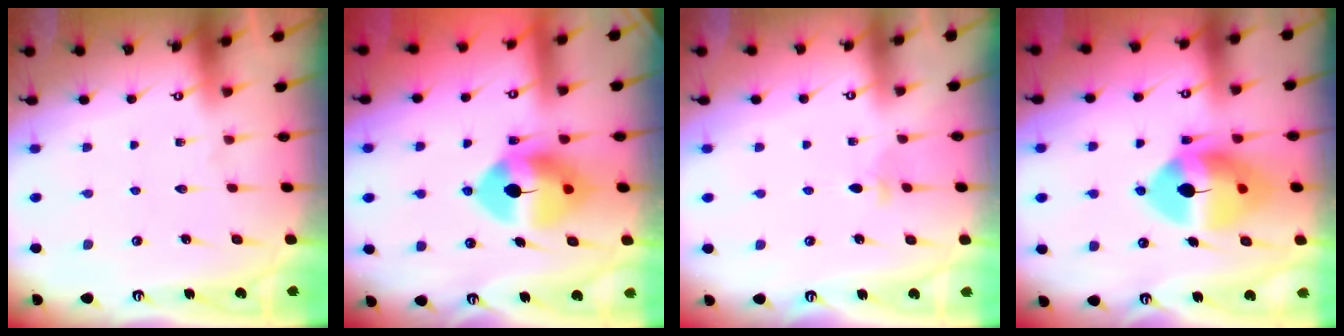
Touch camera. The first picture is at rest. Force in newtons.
{"total": 12.0, "press": 11.8, "slide": 2.0}
{"total": 3.0, "press": 2.9, "slide": 0.7}
{"total": 14.5, "press": 14.4, "slide": 2.1}